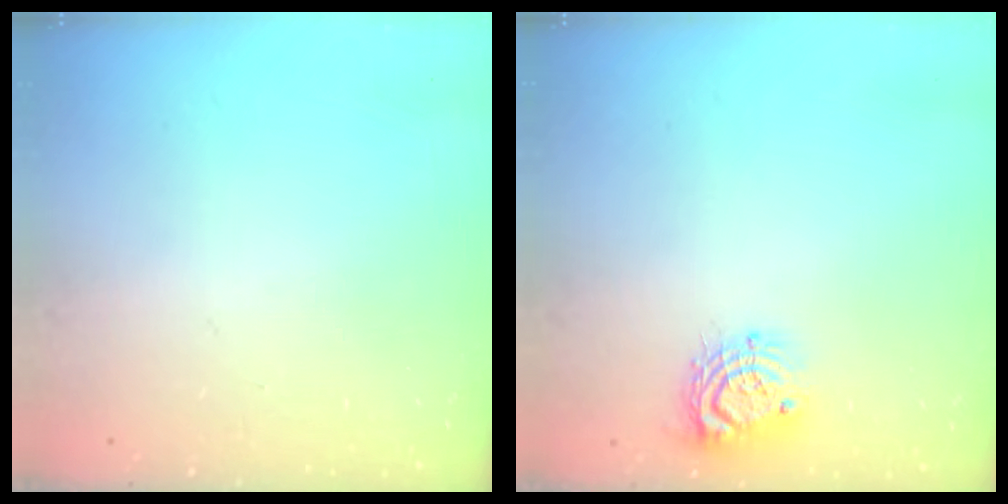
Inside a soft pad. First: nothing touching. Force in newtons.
{"total": 9.6, "press": 9.6, "slide": 0.6}